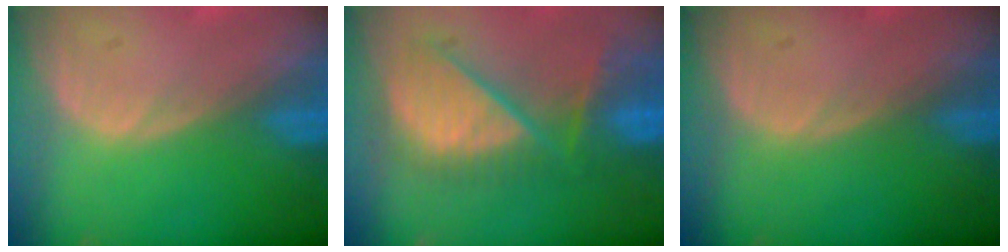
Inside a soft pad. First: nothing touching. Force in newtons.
{"total": 10.0, "press": 9.4, "slide": 3.2}
{"total": 0.0}